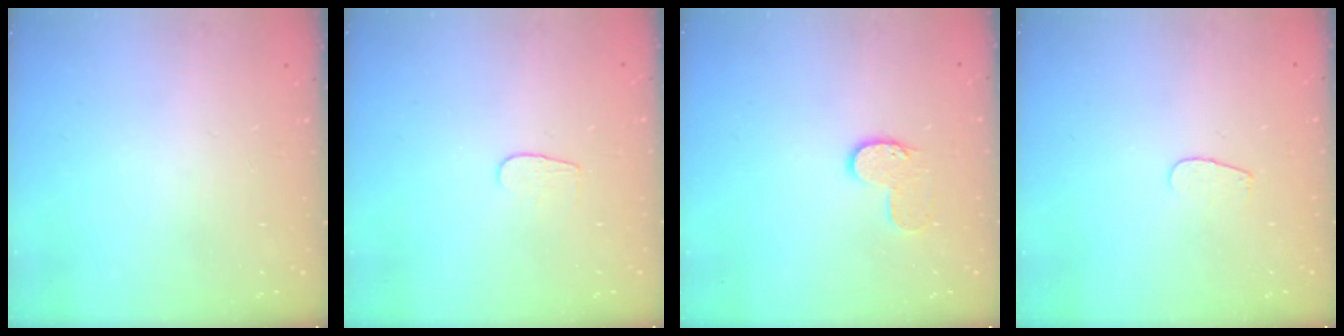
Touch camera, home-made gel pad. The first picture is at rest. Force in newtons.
{"total": 4.3, "press": 4.3, "slide": 0.5}
{"total": 6.8, "press": 6.8, "slide": 0.3}
{"total": 2.6, "press": 2.5, "slide": 0.3}